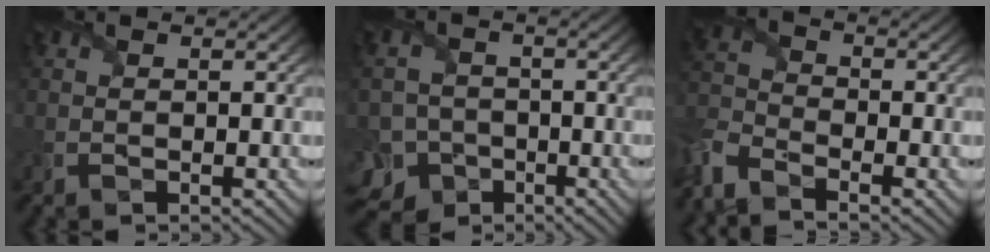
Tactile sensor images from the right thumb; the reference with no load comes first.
{"total": 9.0, "force": [-5.0, 7.1, 2.3], "torque": [-0.055, -0.032, -0.094]}
{"total": 6.0, "force": [-4.8, 2.4, 2.6], "torque": [-0.072, -0.015, -0.116]}